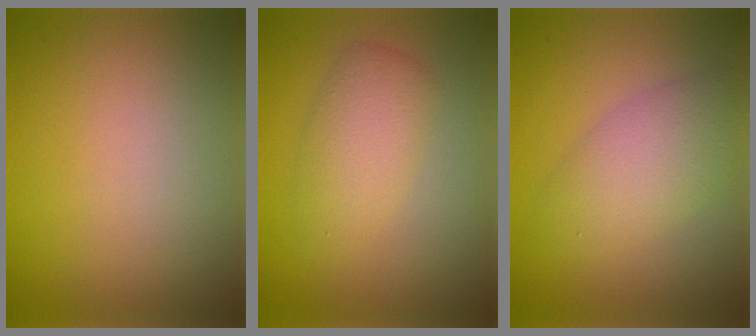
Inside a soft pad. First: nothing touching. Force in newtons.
{"total": 3.4, "press": 3.4, "slide": 0.2}
{"total": 4.4, "press": 4.3, "slide": 0.4}